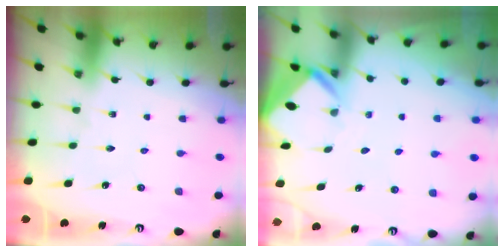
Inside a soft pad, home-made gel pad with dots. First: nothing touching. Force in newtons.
{"total": 2.8, "press": 2.8, "slide": 0.2}